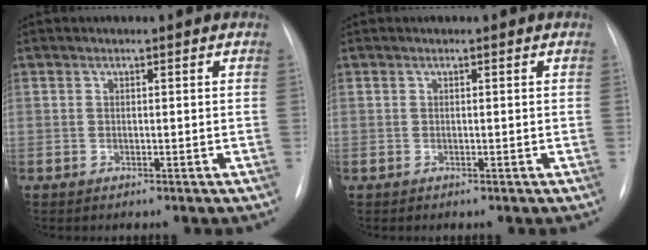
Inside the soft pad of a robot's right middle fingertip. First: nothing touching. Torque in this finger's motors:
{"motor_torque": [0.17, -0.12, 0.02, 0.02]}